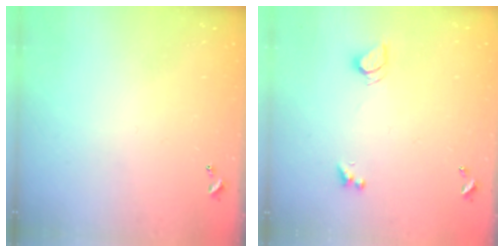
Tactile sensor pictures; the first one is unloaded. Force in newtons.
{"total": 2.5, "press": 2.4, "slide": 0.6}